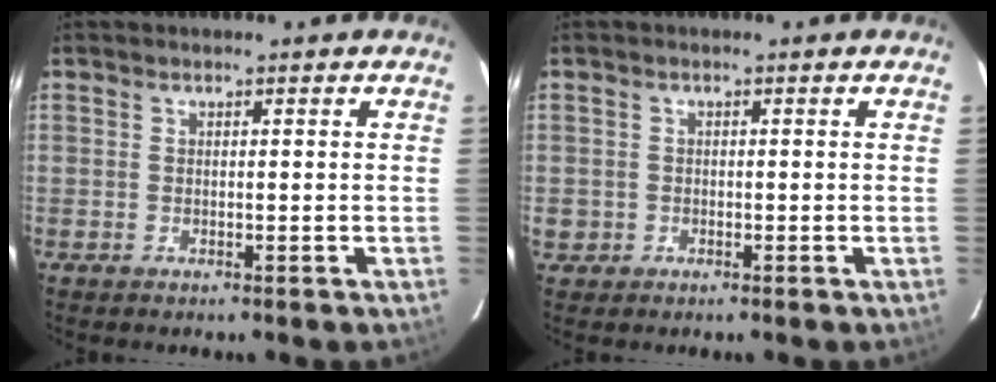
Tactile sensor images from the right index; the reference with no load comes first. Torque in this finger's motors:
{"motor_torque": [-0.17, -0.05, -0.90, -0.21]}